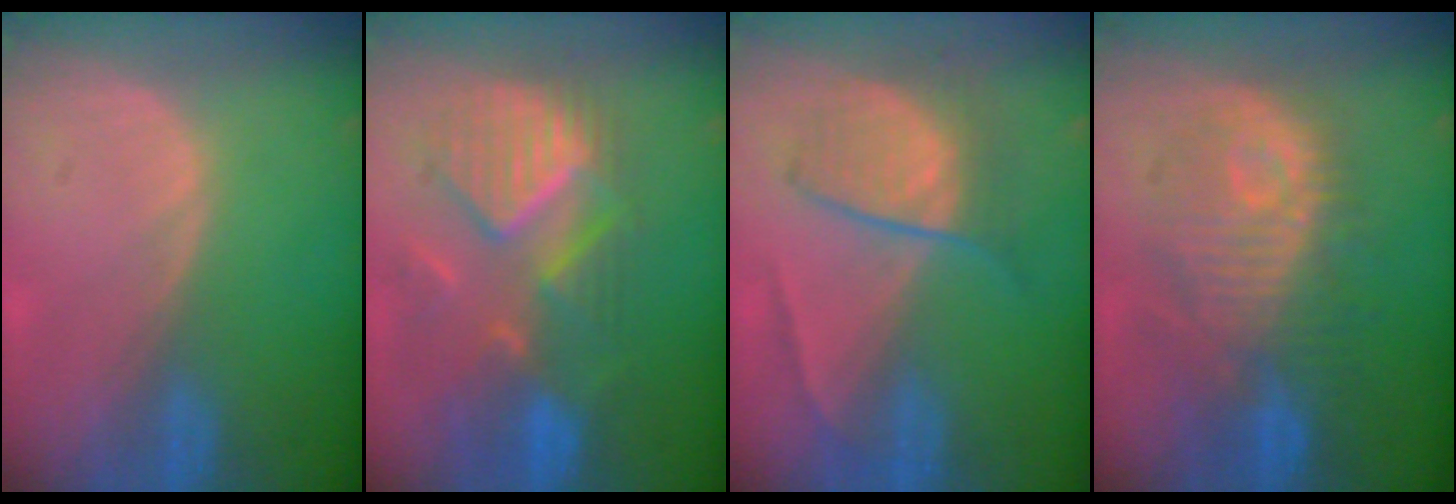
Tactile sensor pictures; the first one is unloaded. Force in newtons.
{"total": 10.6, "press": 9.7, "slide": 4.3}
{"total": 6.7, "press": 6.5, "slide": 1.4}
{"total": 10.5, "press": 10.2, "slide": 2.3}